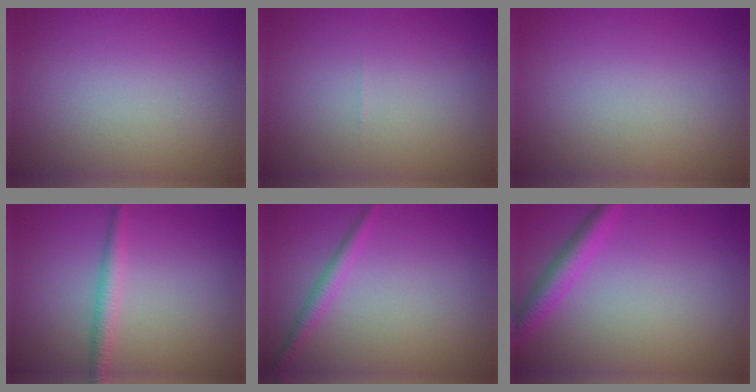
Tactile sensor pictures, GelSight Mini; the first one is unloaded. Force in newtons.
{"total": 0.0}
{"total": 0.0}
{"total": 2.2, "press": 2.2, "slide": 0.0}
{"total": 1.8, "press": 1.8, "slide": 0.0}
{"total": 2.8, "press": 2.8, "slide": 0.1}